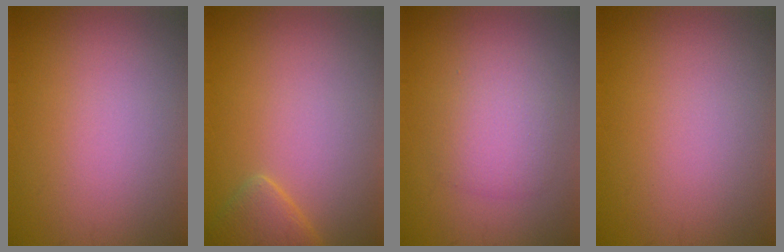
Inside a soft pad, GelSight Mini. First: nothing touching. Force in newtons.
{"total": 2.2, "press": 2.2, "slide": 0.1}
{"total": 2.9, "press": 2.9, "slide": 0.2}
{"total": 0.0}